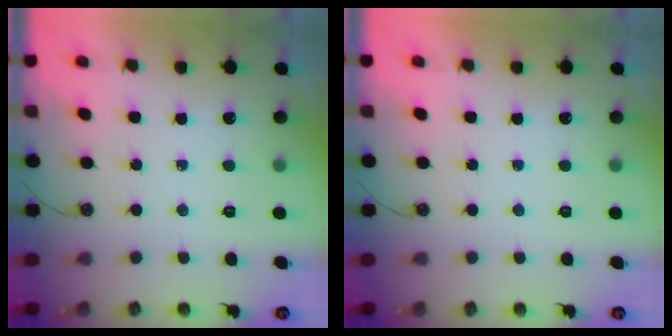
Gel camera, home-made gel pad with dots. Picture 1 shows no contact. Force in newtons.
{"total": 0.0}